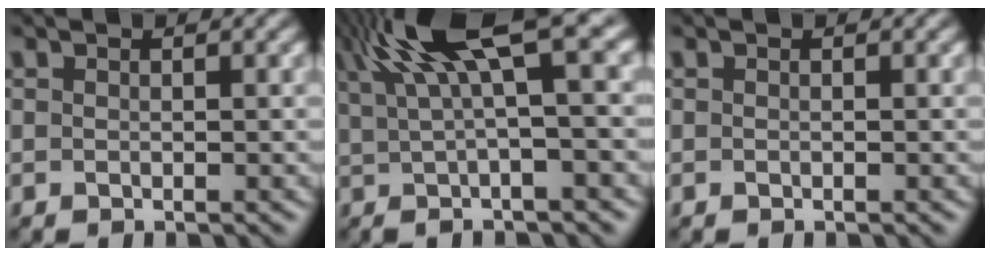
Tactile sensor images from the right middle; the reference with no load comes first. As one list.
[{"total": 9.2, "force": [4.2, 1.7, 8.1], "torque": [-0.121, 0.029, 0.070]}, {"total": 0.0}]